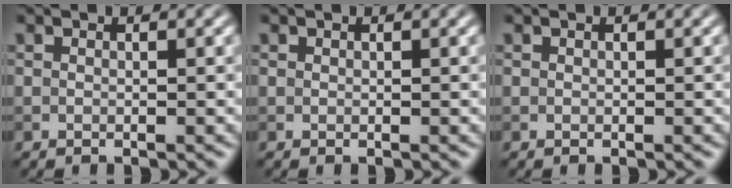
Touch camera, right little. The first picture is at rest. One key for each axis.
{"total": 0.0}
{"total": 0.0}